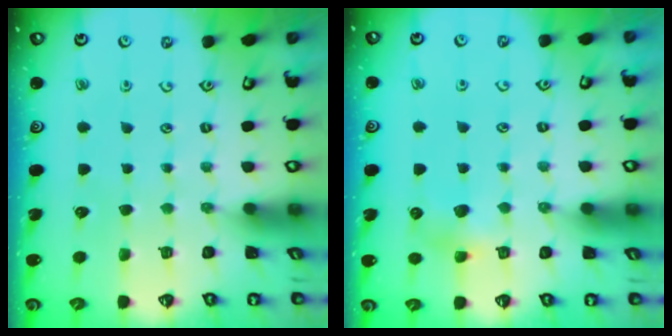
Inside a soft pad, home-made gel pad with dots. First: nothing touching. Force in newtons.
{"total": 4.5, "press": 4.5, "slide": 0.6}